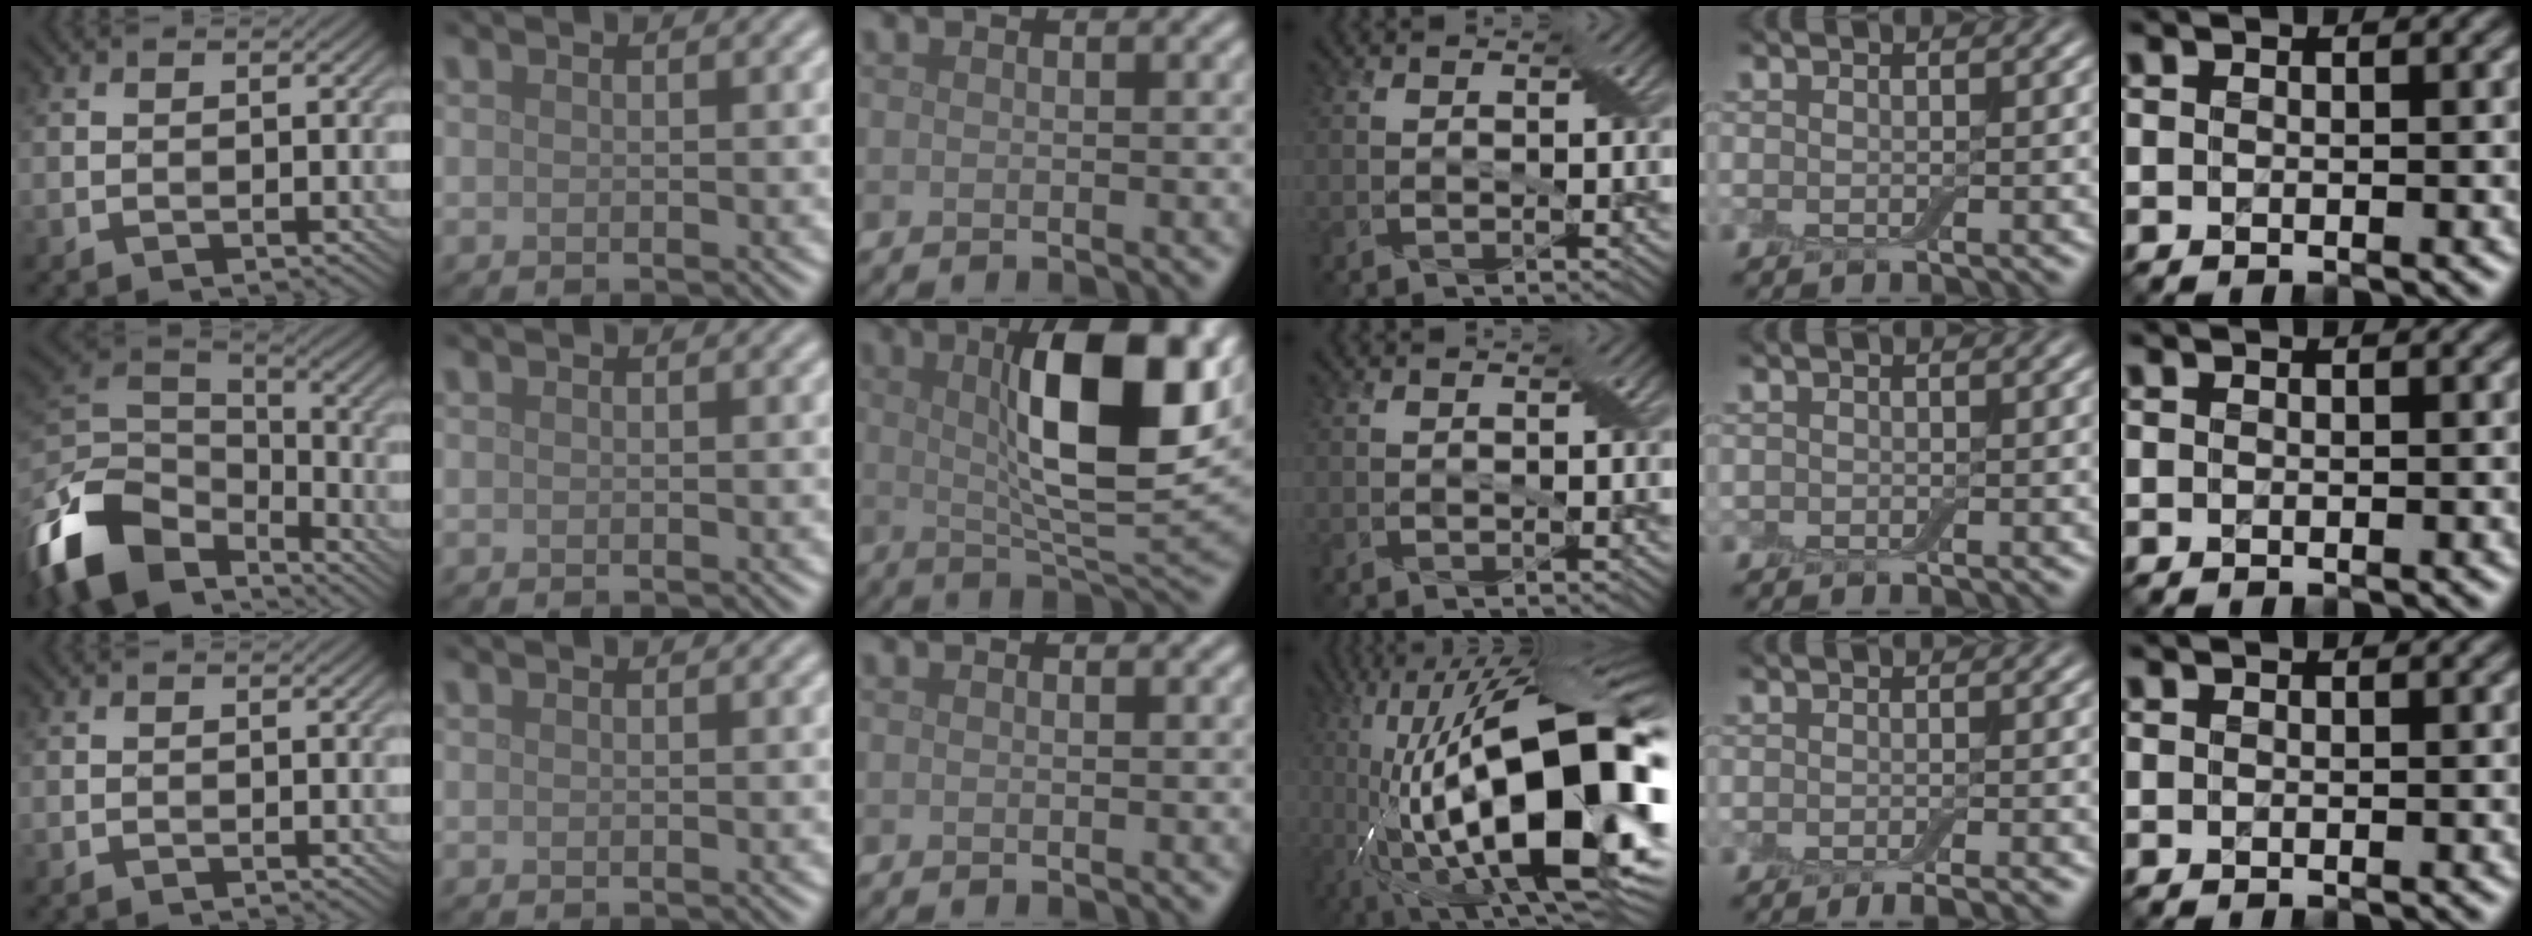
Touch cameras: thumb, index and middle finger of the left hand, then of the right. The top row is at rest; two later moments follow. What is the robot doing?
{"motion": "open", "object": "airpods case & airpods"}